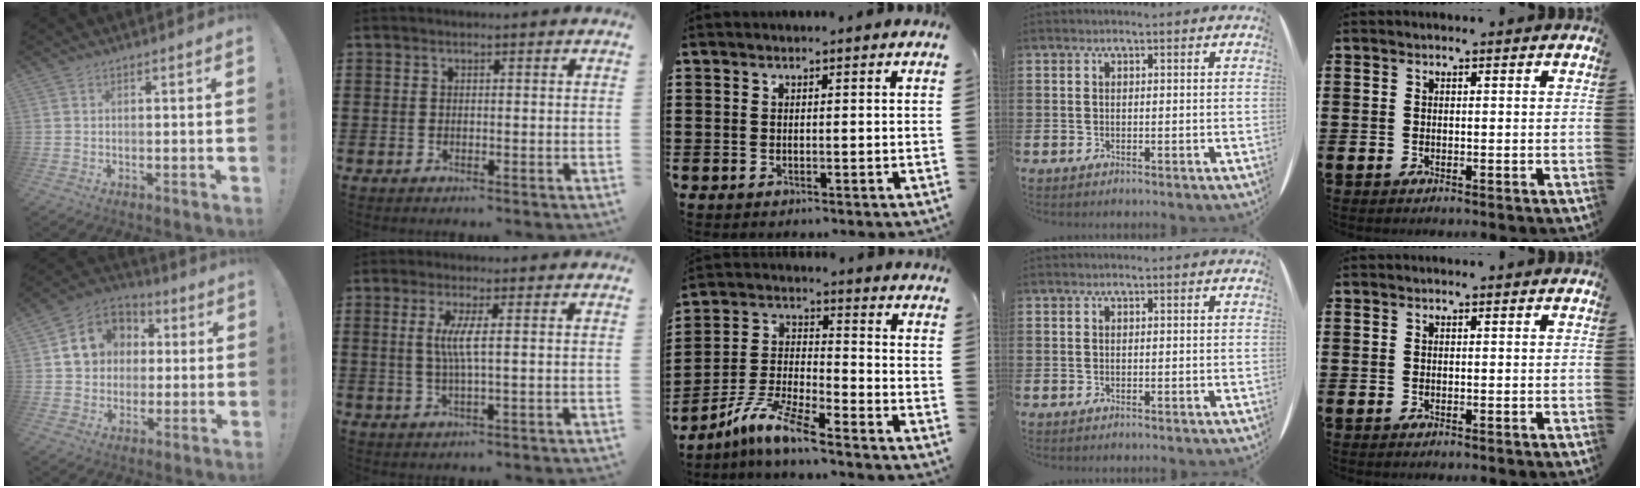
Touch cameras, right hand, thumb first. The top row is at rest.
{"thumb": {"total": 12.1, "force": [2.2, 10.9, 4.8], "torque": [-0.062, 0.005, 0.051]}, "index": {"total": 4.3, "force": [0.4, -0.1, 4.3], "torque": [-0.088, -0.010, 0.002]}, "middle": {"total": 8.7, "force": [-7.4, 0.6, 4.5], "torque": [-0.108, -0.004, -0.151]}}